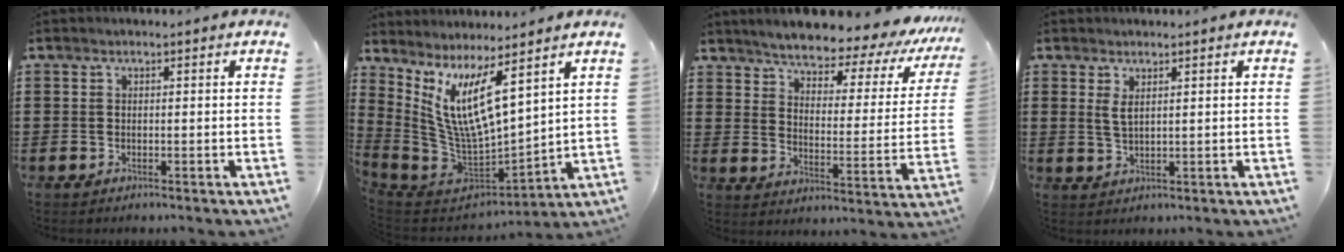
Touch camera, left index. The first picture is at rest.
{"total": 11.3, "force": [5.3, 3.0, 9.4], "torque": [-0.218, -0.055, 0.094]}
{"total": 5.4, "force": [5.0, 0.4, 2.0], "torque": [-0.058, -0.044, 0.078]}
{"total": 2.1, "force": [1.1, 0.5, 1.8], "torque": [-0.038, 0.000, 0.019]}